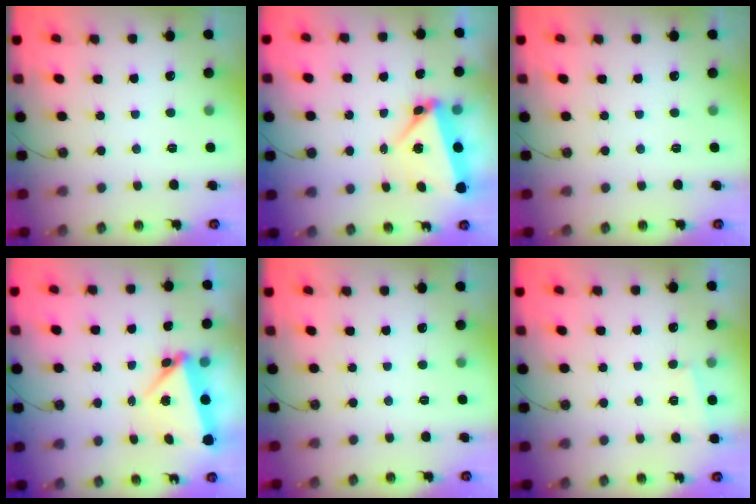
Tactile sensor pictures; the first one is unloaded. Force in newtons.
{"total": 6.7, "press": 6.6, "slide": 0.9}
{"total": 0.0}
{"total": 5.6, "press": 5.6, "slide": 0.4}
{"total": 0.0}
{"total": 1.6, "press": 1.0, "slide": 1.2}